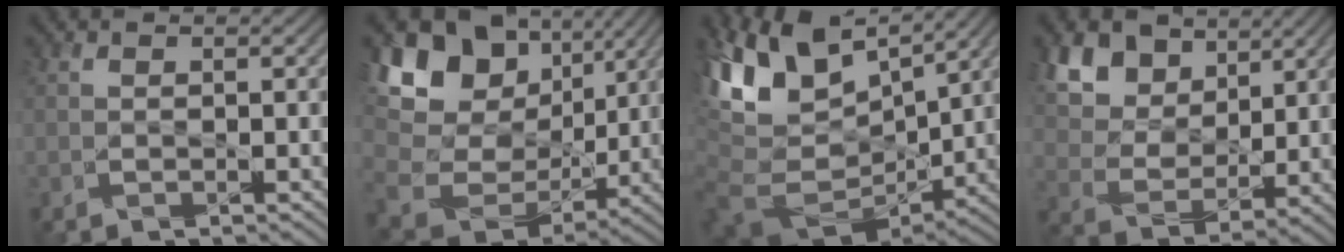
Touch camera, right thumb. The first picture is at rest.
{"total": 16.1, "force": [5.7, 12.0, 9.0], "torque": [-0.202, 0.013, 0.118]}
{"total": 14.4, "force": [4.5, 9.2, 10.2], "torque": [-0.229, -0.011, 0.105]}
{"total": 13.5, "force": [7.7, 8.6, 6.9], "torque": [-0.207, 0.011, 0.161]}